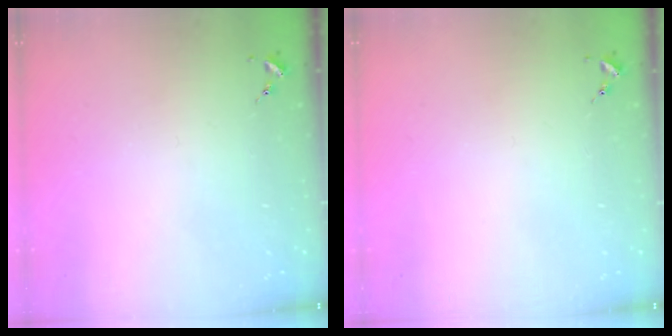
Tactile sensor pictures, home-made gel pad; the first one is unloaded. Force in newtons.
{"total": 0.0}